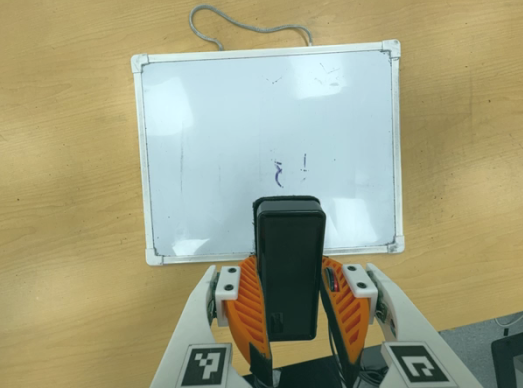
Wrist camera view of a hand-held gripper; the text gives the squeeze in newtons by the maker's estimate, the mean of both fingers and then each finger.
{"total": 7.8, "left": 6.8, "right": 8.8}